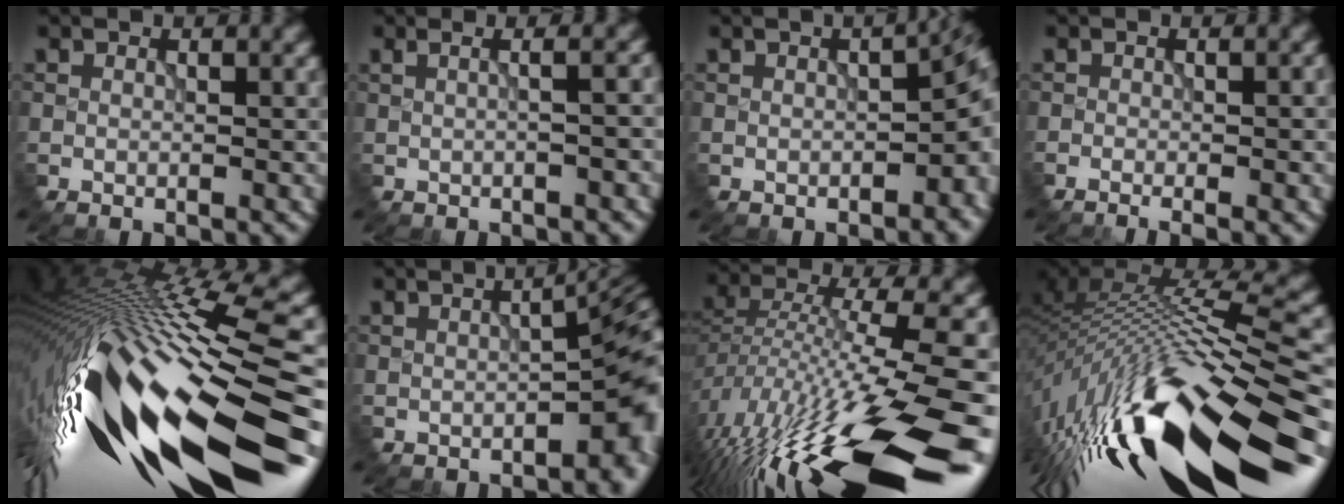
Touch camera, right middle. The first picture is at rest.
{"total": 3.9, "force": [0.7, 1.9, 3.4], "torque": [-0.012, 0.027, -0.009]}
{"total": 5.5, "force": [-0.8, 2.1, 5.0], "torque": [-0.054, -0.004, 0.000]}
{"total": 2.8, "force": [-0.7, 1.1, 2.4], "torque": [-0.003, 0.005, -0.012]}
{"total": 18.1, "force": [-5.4, 5.3, 16.5], "torque": [-0.309, -0.041, -0.072]}
{"total": 7.2, "force": [-1.3, 2.1, 6.8], "torque": [-0.074, -0.003, -0.010]}
{"total": 17.8, "force": [-9.7, 4.9, 14.1], "torque": [-0.273, -0.014, -0.153]}
{"total": 17.0, "force": [-7.3, 4.8, 14.6], "torque": [-0.258, -0.016, -0.110]}